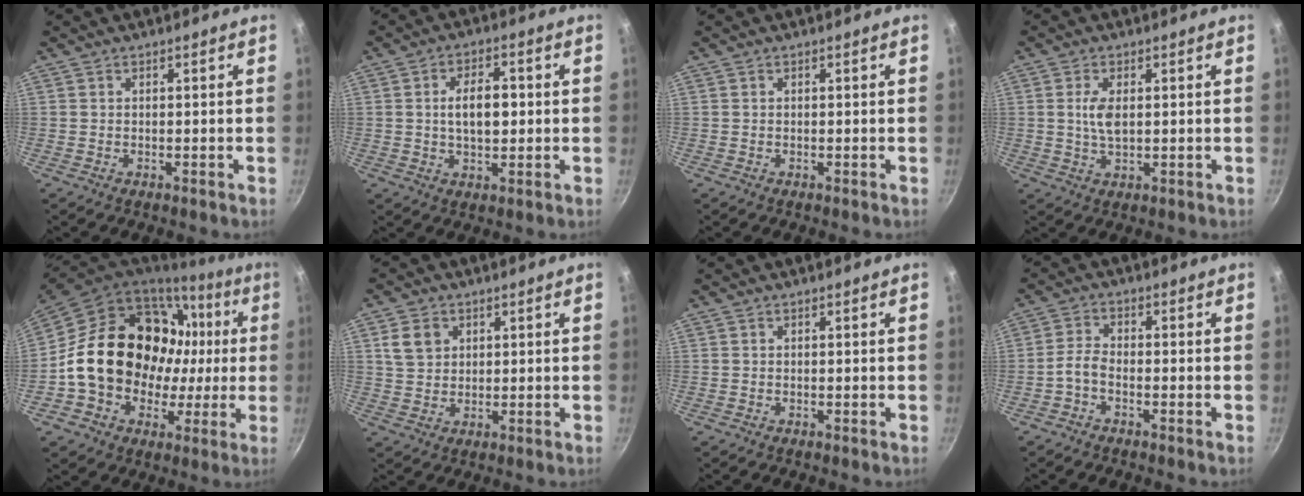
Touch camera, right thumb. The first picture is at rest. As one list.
[{"total": 7.4, "force": [0.4, 4.0, 6.2], "torque": [-0.086, 0.010, 0.006]}, {"total": 0.0}, {"total": 6.9, "force": [0.8, 3.3, 6.0], "torque": [-0.119, -0.003, 0.019]}, {"total": 22.9, "force": [2.2, 18.3, 13.6], "torque": [-0.197, 0.046, 0.050]}, {"total": 5.5, "force": [1.9, 4.4, 2.6], "torque": [-0.027, 0.002, 0.038]}, {"total": 0.0}, {"total": 2.9, "force": [-1.8, 1.0, 2.0], "torque": [-0.053, 0.018, -0.045]}]